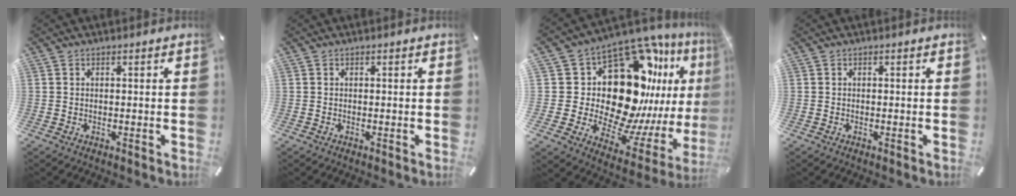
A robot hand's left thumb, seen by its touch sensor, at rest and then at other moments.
{"total": 0.0}
{"total": 24.4, "force": [9.6, 15.3, 16.4], "torque": [-0.271, -0.121, 0.194]}
{"total": 0.0}